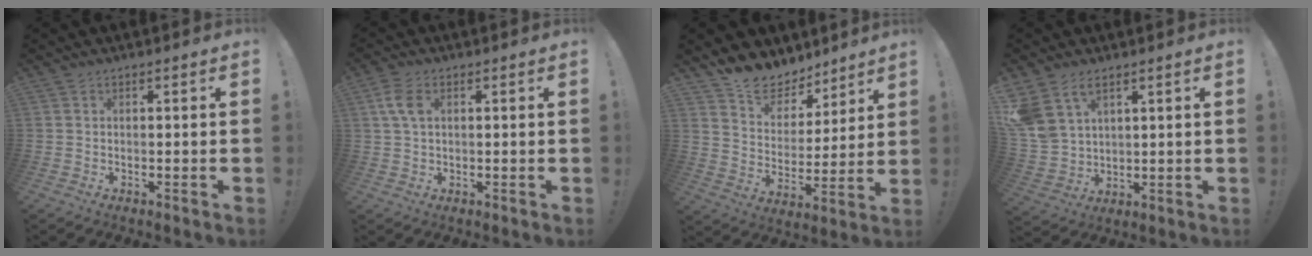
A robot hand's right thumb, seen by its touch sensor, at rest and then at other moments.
{"total": 5.8, "force": [1.6, 3.7, 4.2], "torque": [-0.088, 0.002, 0.029]}
{"total": 11.4, "force": [9.7, 5.6, 2.0], "torque": [-0.043, -0.082, 0.183]}
{"total": 9.0, "force": [5.6, 5.8, 4.1], "torque": [-0.083, -0.027, 0.117]}